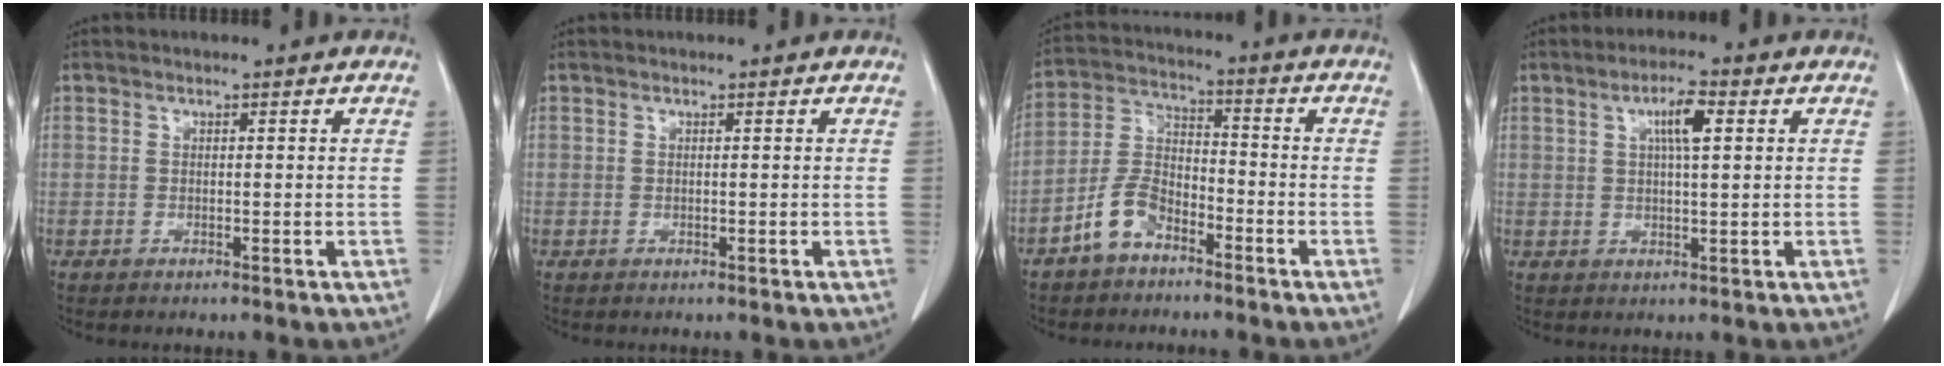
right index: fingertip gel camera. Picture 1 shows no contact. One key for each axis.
{"total": 0.0}
{"total": 8.0, "fx": -5.0, "fy": 4.2, "fz": 4.6, "tx": -0.110, "ty": 0.018, "tz": -0.101}
{"total": 5.4, "fx": 1.8, "fy": 1.2, "fz": 4.9, "tx": -0.092, "ty": 0.006, "tz": 0.033}